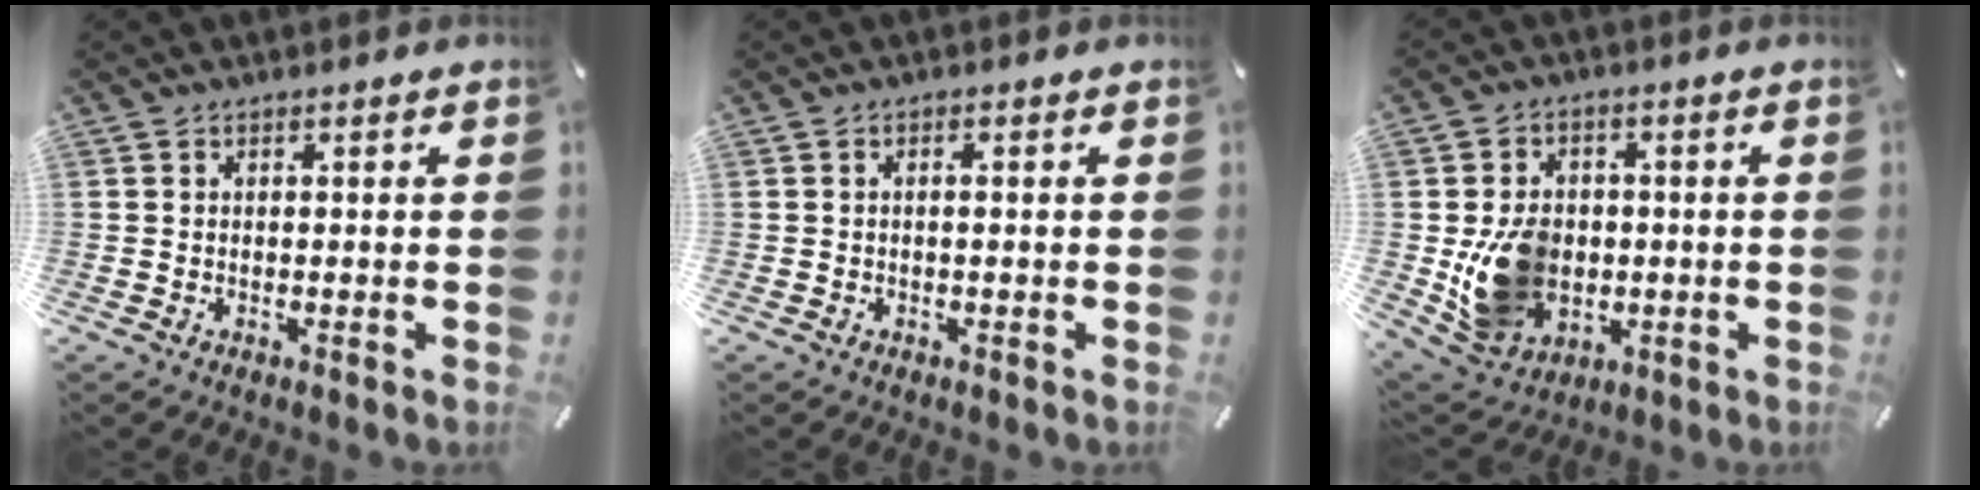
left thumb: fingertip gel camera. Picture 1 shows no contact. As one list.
[{"total": 1.2, "force": [-0.2, 0.3, 1.1], "torque": [-0.021, 0.001, -0.005]}, {"total": 11.7, "force": [-1.2, 9.7, 6.4], "torque": [-0.131, 0.010, -0.018]}]